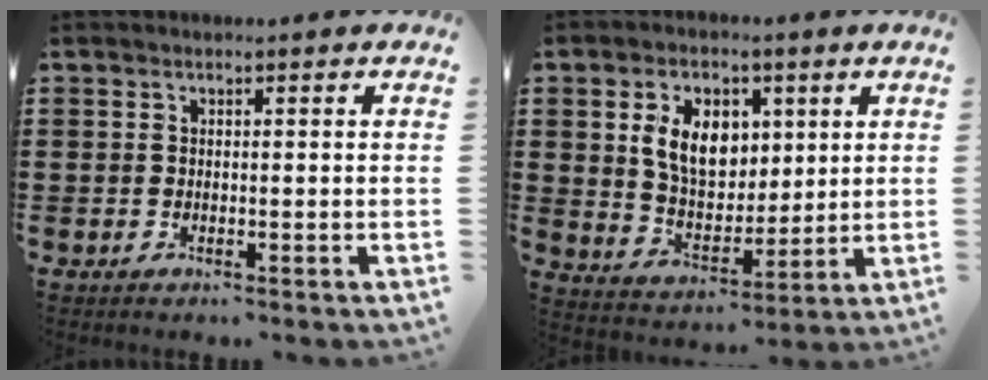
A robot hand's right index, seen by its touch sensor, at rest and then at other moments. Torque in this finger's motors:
{"motor_torque": [0.56, 0.04, 0.67, 0.15]}